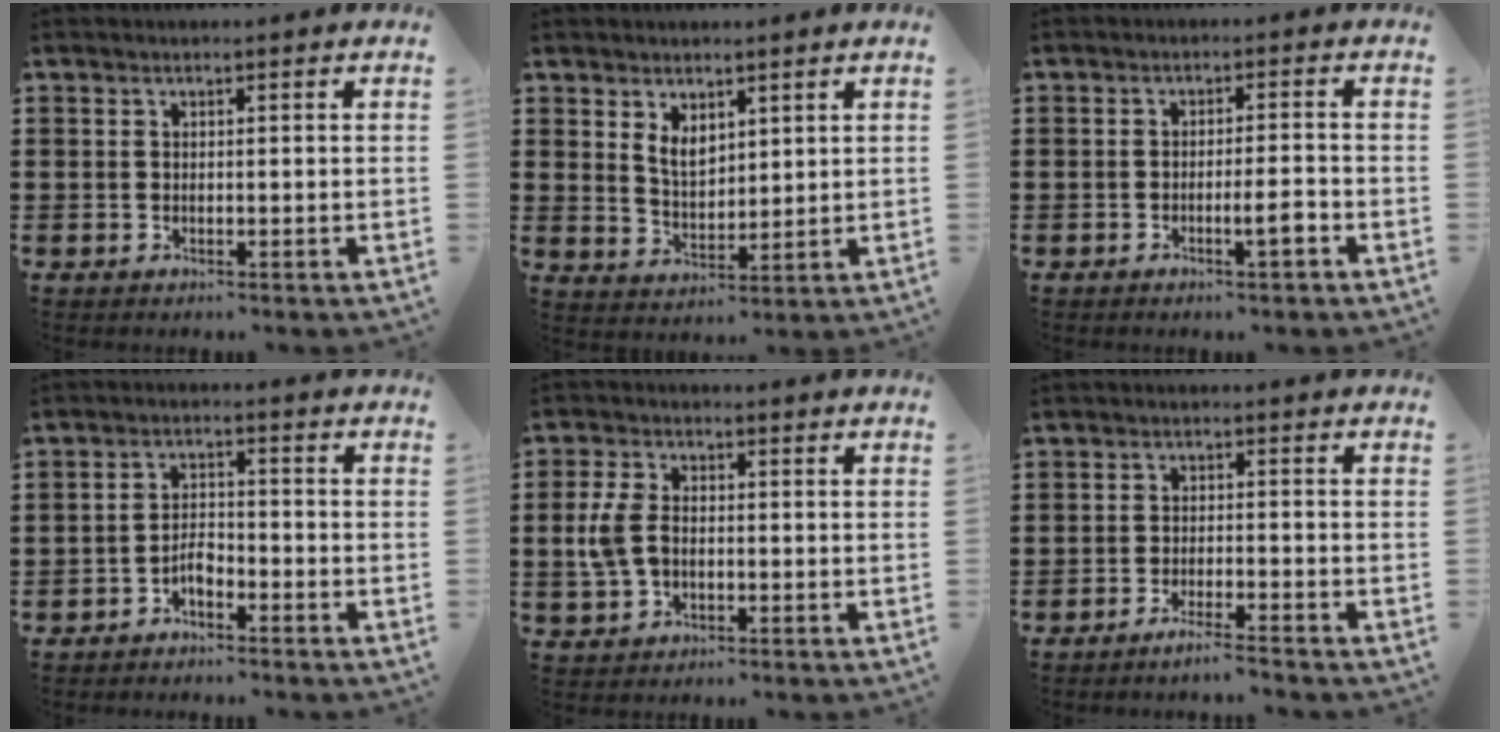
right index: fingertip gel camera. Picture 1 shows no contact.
{"total": 4.2, "force": [2.4, 2.6, 2.4], "torque": [-0.048, 0.002, 0.043]}
{"total": 3.8, "force": [-1.6, 0.5, 3.4], "torque": [-0.056, 0.001, -0.029]}
{"total": 3.1, "force": [-2.1, 1.3, 2.0], "torque": [-0.046, 0.006, -0.044]}
{"total": 5.5, "force": [-0.5, 3.6, 4.2], "torque": [-0.117, -0.003, -0.018]}
{"total": 2.7, "force": [-2.5, -0.3, 1.1], "torque": [-0.019, 0.000, -0.048]}